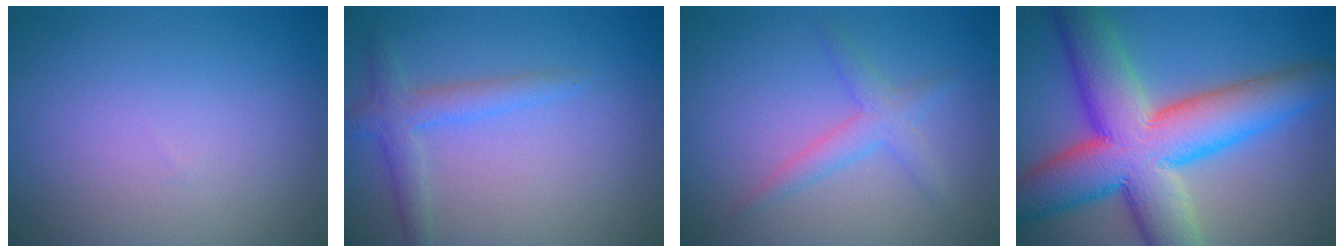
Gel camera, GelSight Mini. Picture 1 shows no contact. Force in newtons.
{"total": 2.5, "press": 2.5, "slide": 0.1}
{"total": 2.2, "press": 2.2, "slide": 0.1}
{"total": 13.0, "press": 13.0, "slide": 0.5}